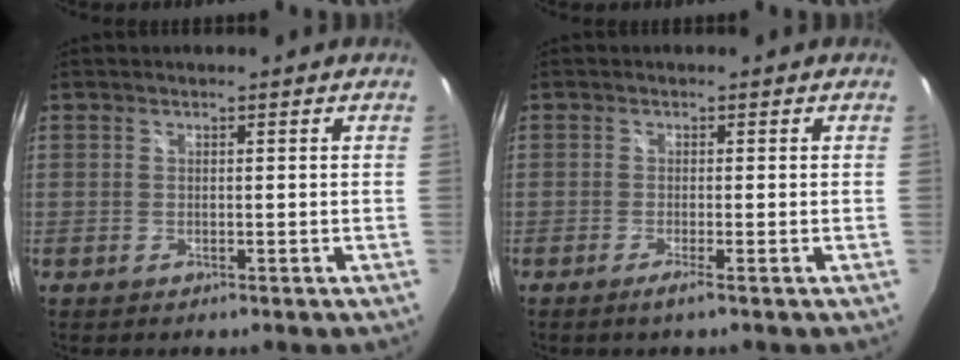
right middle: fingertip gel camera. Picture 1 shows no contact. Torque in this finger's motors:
{"motor_torque": [0.83, -0.76, 0.05, 0.03]}